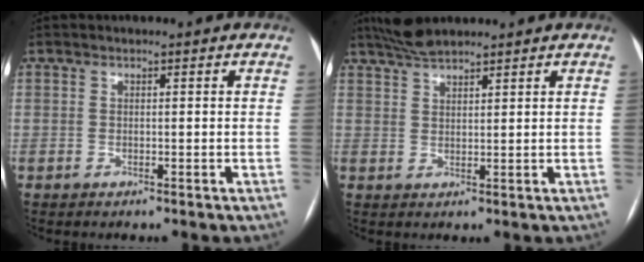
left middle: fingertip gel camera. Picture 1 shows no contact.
{"total": 4.7, "force": [4.2, 0.7, 1.8], "torque": [-0.043, 0.020, 0.084]}